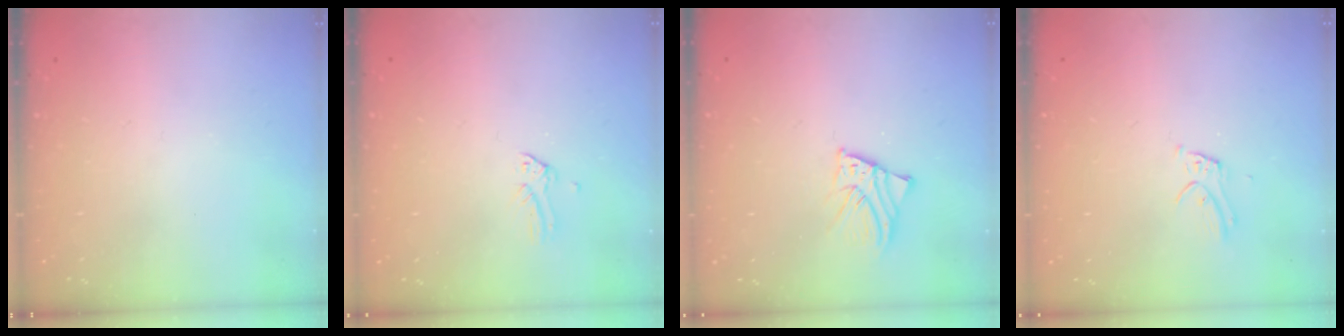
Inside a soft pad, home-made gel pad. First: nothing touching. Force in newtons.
{"total": 0.0}
{"total": 2.3, "press": 2.3, "slide": 0.1}
{"total": 4.1, "press": 4.1, "slide": 0.1}